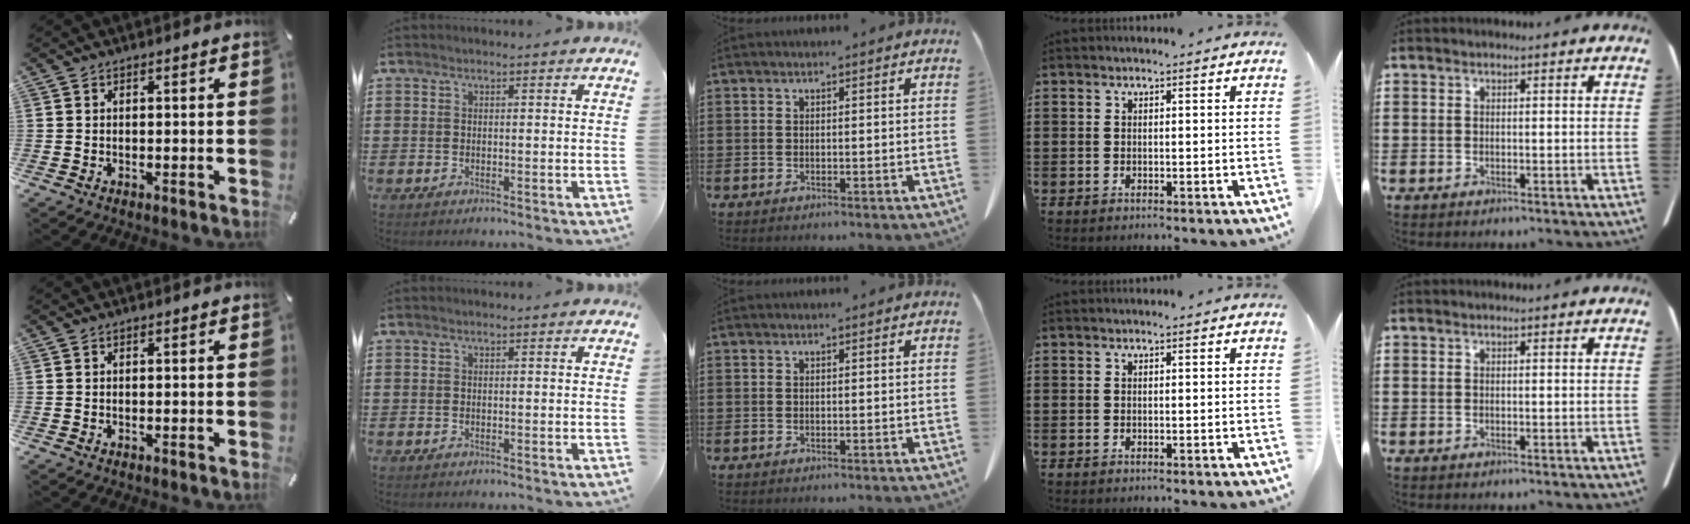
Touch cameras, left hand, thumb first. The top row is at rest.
{}